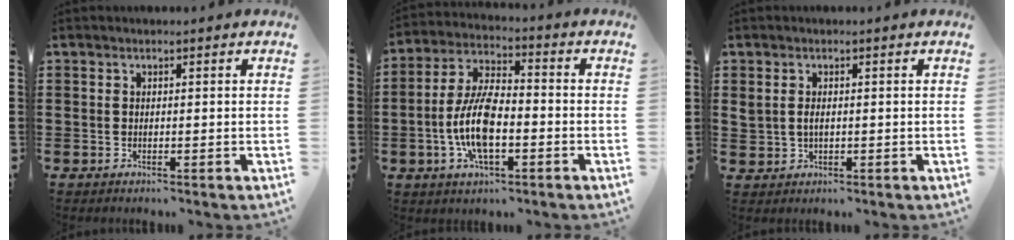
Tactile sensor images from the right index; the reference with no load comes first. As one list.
[{"total": 10.2, "force": [-2.6, 4.2, 8.9], "torque": [-0.211, -0.009, -0.056]}, {"total": 1.5, "force": [0.3, 1.0, 1.1], "torque": [-0.024, 0.008, 0.004]}]